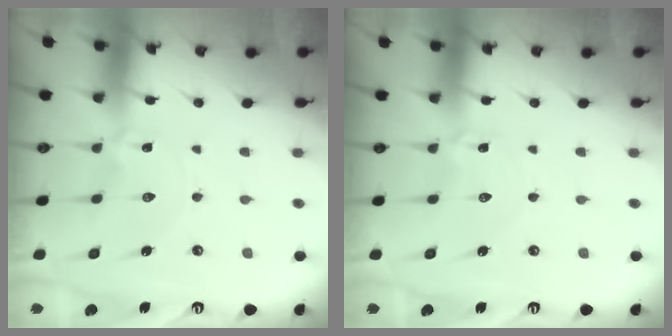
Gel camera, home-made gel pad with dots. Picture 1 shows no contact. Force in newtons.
{"total": 1.6, "press": 1.6, "slide": 0.2}